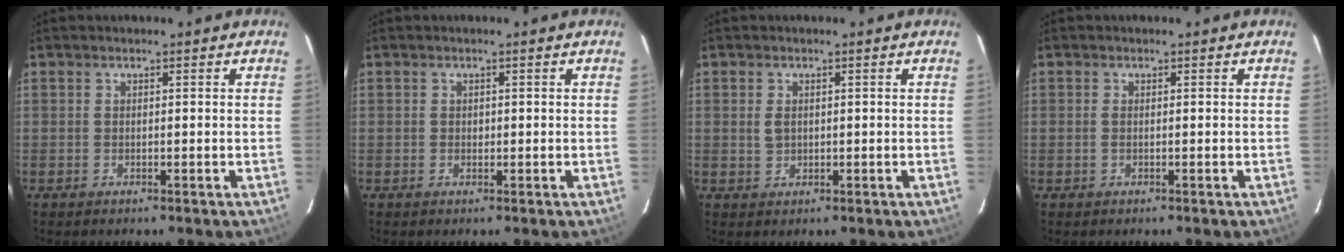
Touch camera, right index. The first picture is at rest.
{"total": 0.6, "force": [0.0, 0.5, 0.2], "torque": [0.000, 0.001, 0.001]}
{"total": 1.8, "force": [0.2, 1.3, 1.1], "torque": [-0.023, 0.002, 0.005]}
{"total": 0.6, "force": [-0.1, 0.1, 0.6], "torque": [-0.013, 0.002, -0.002]}